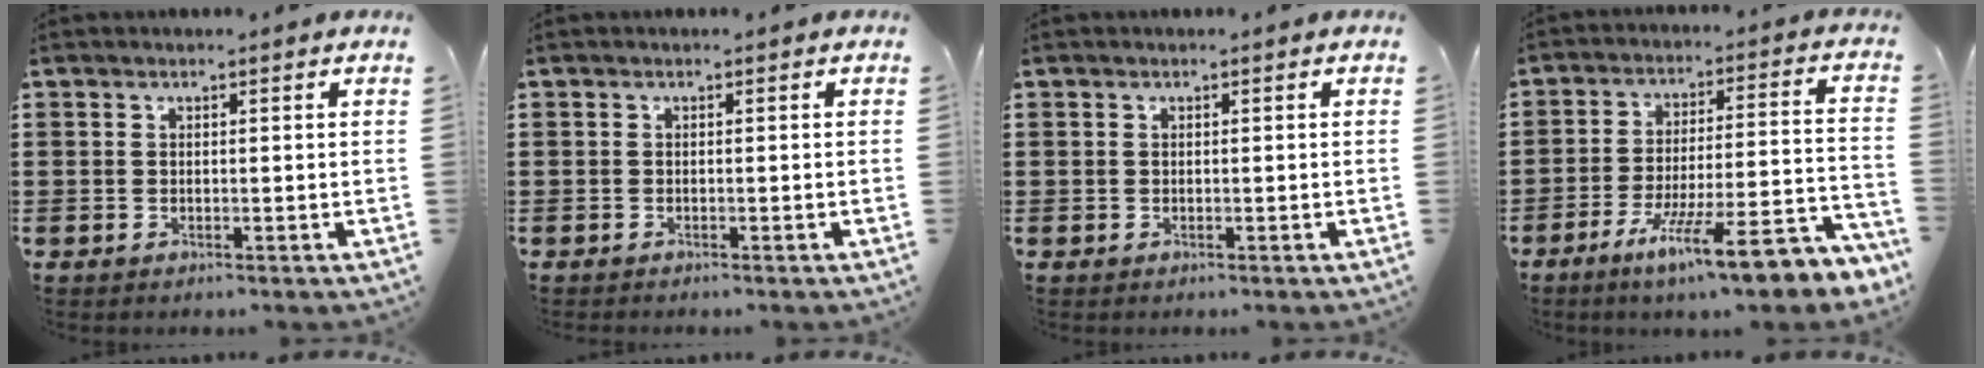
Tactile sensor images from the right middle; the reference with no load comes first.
{"total": 0.0}
{"total": 0.0}
{"total": 12.1, "force": [-8.9, 1.2, 8.1], "torque": [-0.132, 0.016, -0.161]}